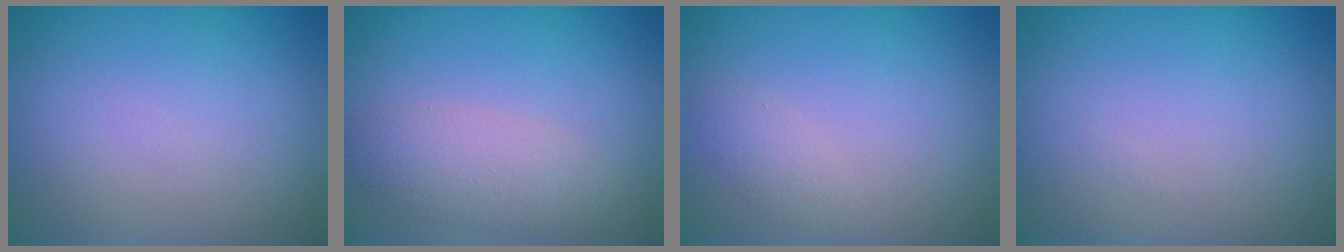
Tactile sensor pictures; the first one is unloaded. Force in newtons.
{"total": 3.0, "press": 3.0, "slide": 0.1}
{"total": 1.3, "press": 1.3, "slide": 0.1}
{"total": 0.0}